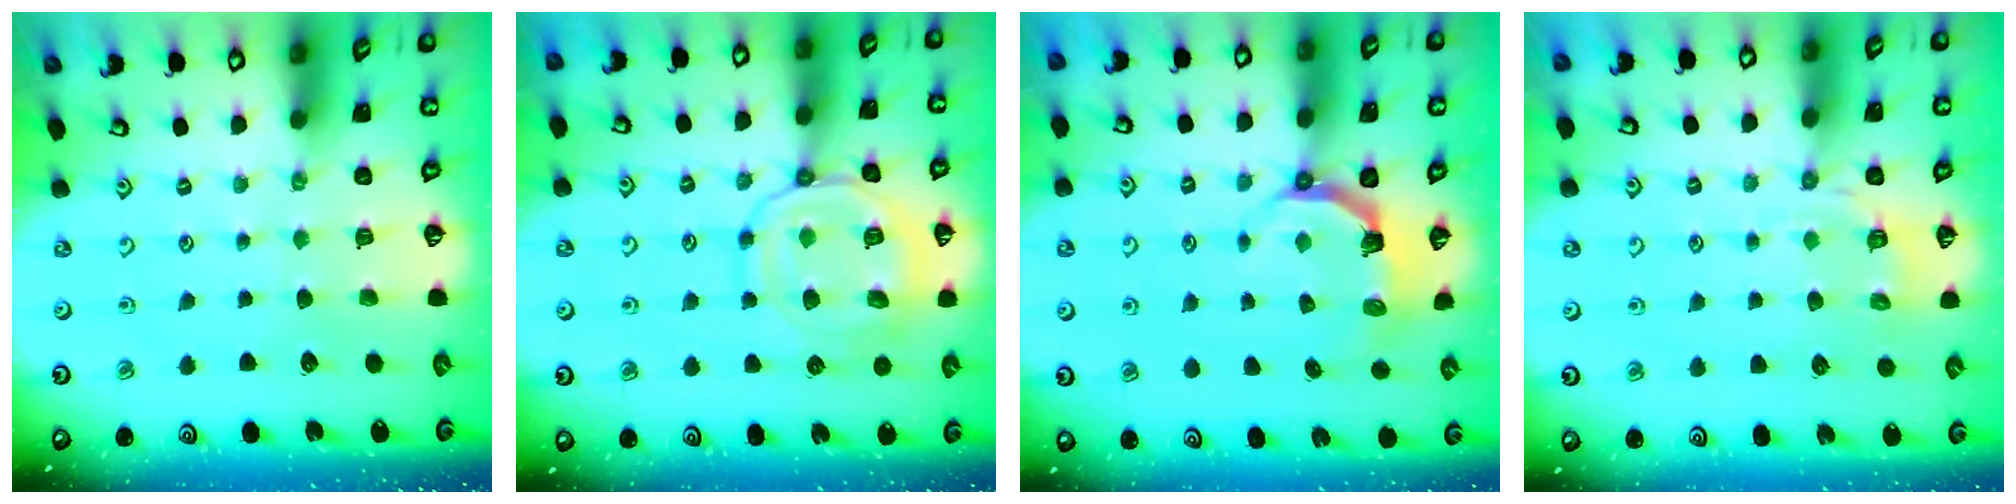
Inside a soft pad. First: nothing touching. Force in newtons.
{"total": 14.2, "press": 14.2, "slide": 1.3}
{"total": 4.8, "press": 3.2, "slide": 3.6}
{"total": 5.6, "press": 5.3, "slide": 2.0}